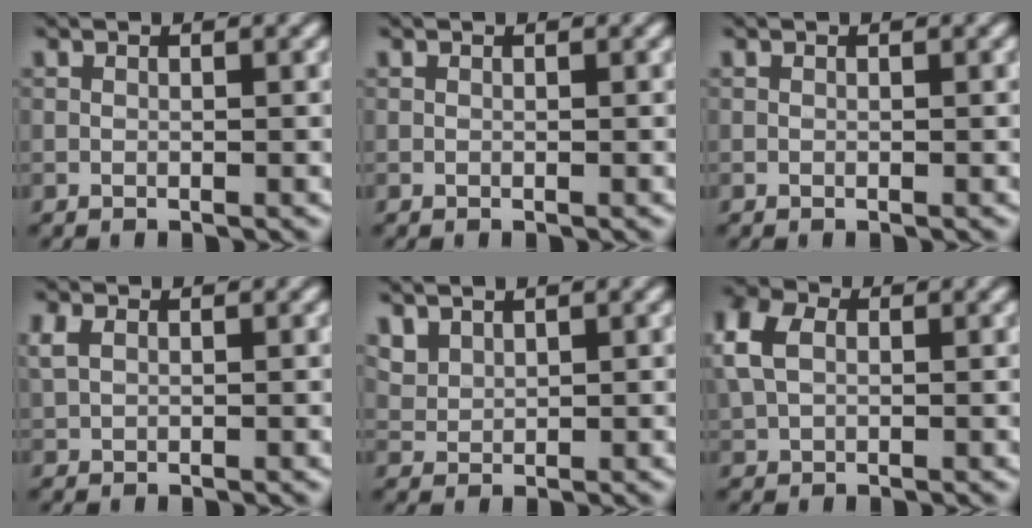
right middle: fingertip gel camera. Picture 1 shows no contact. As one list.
[{"total": 0.0}, {"total": 0.0}, {"total": 1.6, "force": [0.7, 1.1, 1.1], "torque": [-0.030, 0.004, 0.015]}, {"total": 2.2, "force": [1.7, 1.2, 0.8], "torque": [-0.025, -0.003, 0.044]}, {"total": 5.0, "force": [1.2, 3.6, 3.3], "torque": [-0.104, 0.018, 0.018]}]